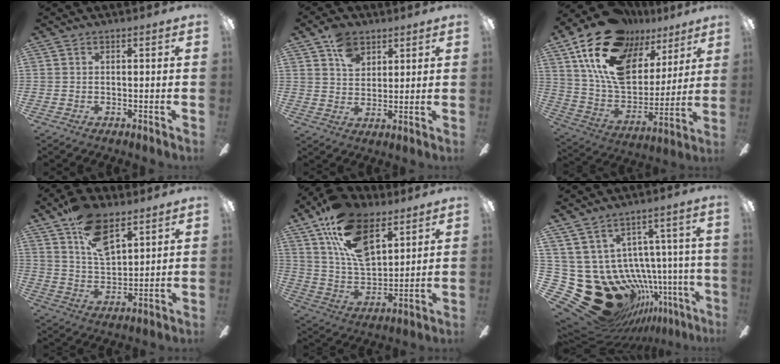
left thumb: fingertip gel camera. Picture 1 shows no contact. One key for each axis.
{"total": 8.0, "fx": 4.8, "fy": 5.4, "fz": 3.5, "tx": -0.053, "ty": -0.007, "tz": 0.087}
{"total": 23.2, "fx": 13.8, "fy": 12.7, "fz": 13.6, "tx": -0.250, "ty": -0.074, "tz": 0.250}
{"total": 13.8, "fx": 8.6, "fy": 6.9, "fz": 8.2, "tx": -0.137, "ty": -0.032, "tz": 0.156}
{"total": 19.2, "fx": 10.7, "fy": 10.3, "fz": 12.2, "tx": -0.228, "ty": -0.039, "tz": 0.195}
{"total": 22.5, "fx": -7.4, "fy": 16.5, "fz": 13.5, "tx": -0.263, "ty": -0.007, "tz": -0.055}